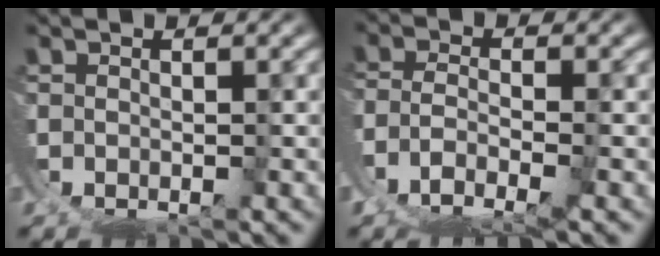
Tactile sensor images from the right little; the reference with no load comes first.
{"total": 3.8, "force": [-1.5, 2.1, 2.8], "torque": [-0.065, -0.019, -0.017]}